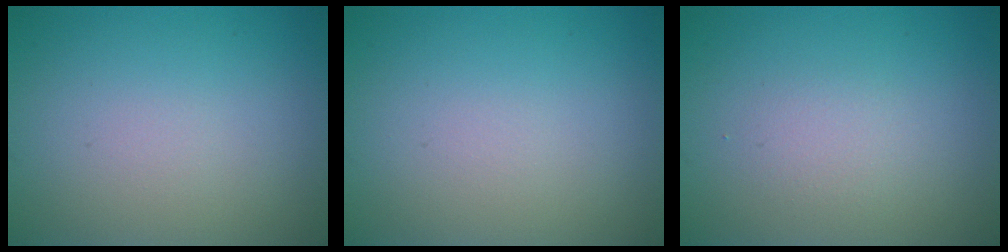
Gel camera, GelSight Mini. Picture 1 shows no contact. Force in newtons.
{"total": 0.0}
{"total": 1.3, "press": 1.3, "slide": 0.1}